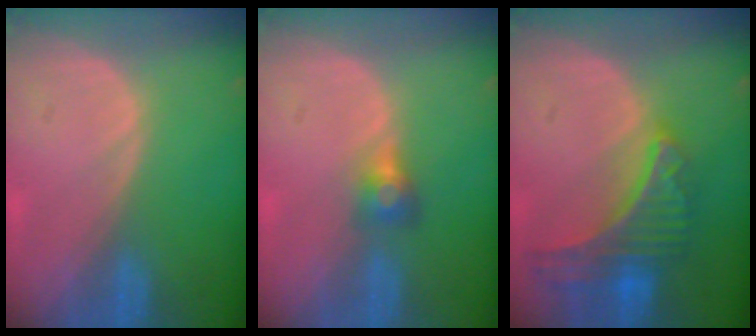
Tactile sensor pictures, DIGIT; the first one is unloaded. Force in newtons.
{"total": 2.8, "press": 2.6, "slide": 1.0}
{"total": 9.0, "press": 7.9, "slide": 4.3}